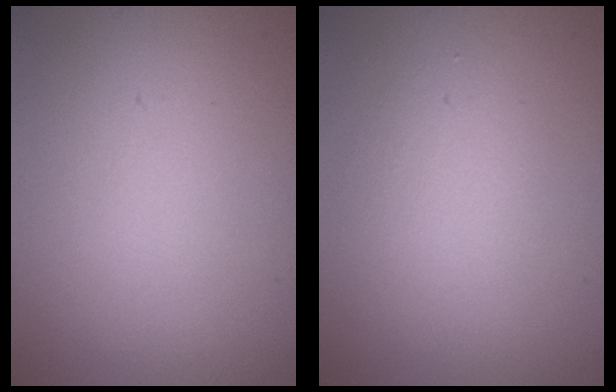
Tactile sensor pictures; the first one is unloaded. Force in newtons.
{"total": 1.9, "press": 1.9, "slide": 0.2}